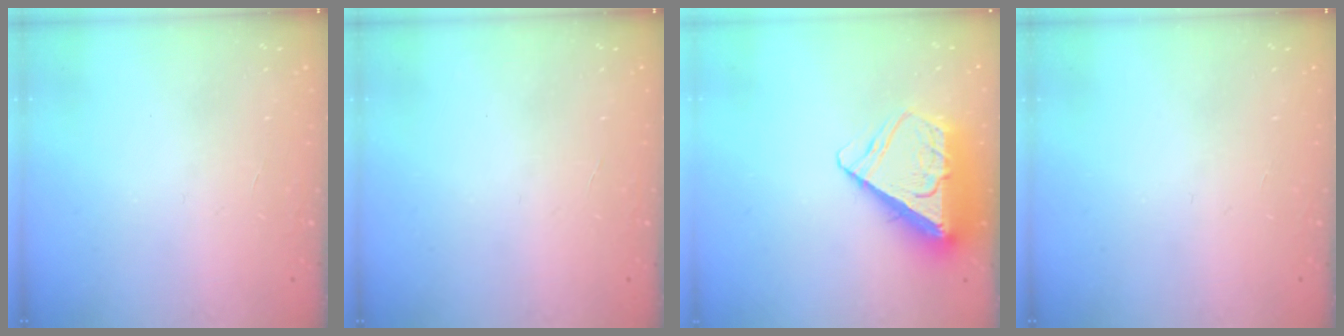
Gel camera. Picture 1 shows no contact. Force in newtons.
{"total": 0.0}
{"total": 11.5, "press": 11.4, "slide": 1.3}
{"total": 0.0}